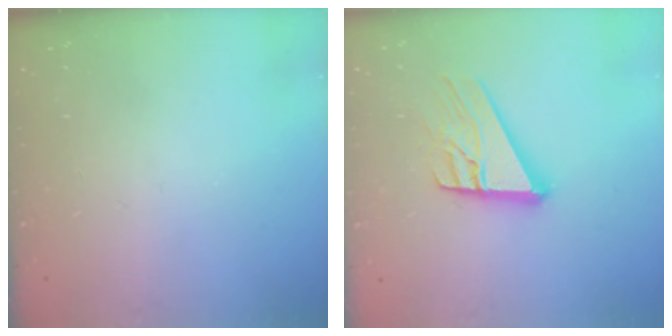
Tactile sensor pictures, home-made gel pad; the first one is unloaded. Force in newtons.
{"total": 14.1, "press": 13.9, "slide": 2.4}